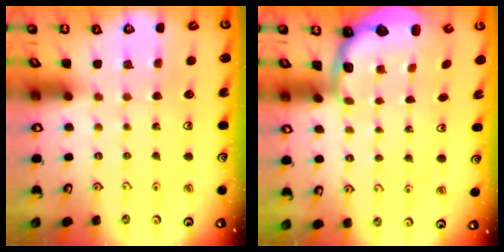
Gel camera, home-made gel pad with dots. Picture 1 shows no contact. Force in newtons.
{"total": 2.5, "press": 1.9, "slide": 1.7}